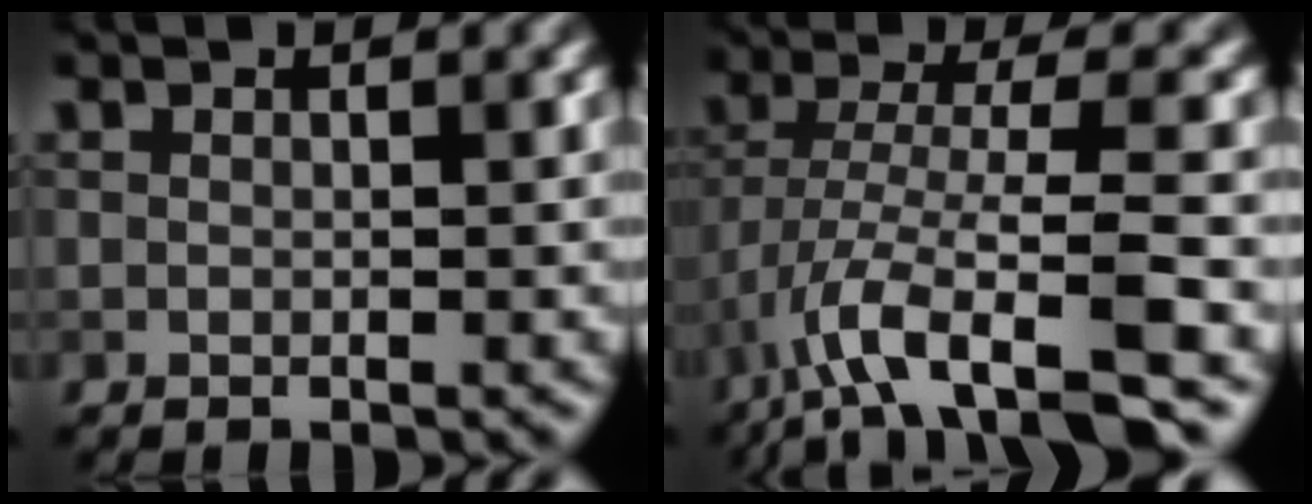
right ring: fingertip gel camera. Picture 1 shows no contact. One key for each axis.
{"total": 8.3, "fx": -4.4, "fy": 2.1, "fz": 6.7, "tx": -0.126, "ty": 0.003, "tz": -0.083}